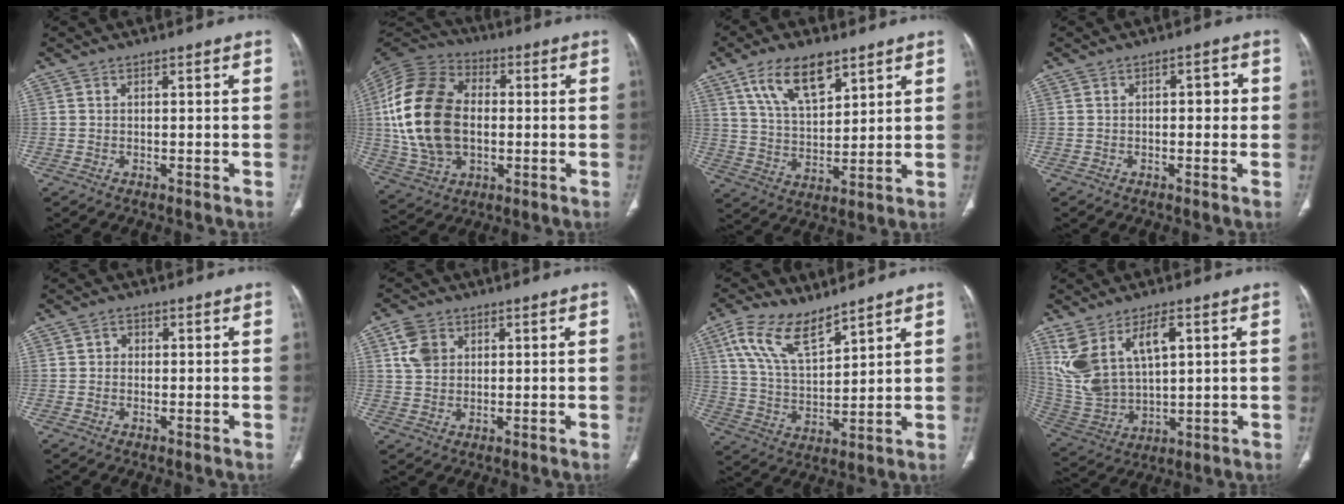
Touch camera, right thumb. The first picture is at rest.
{"total": 21.9, "force": [0.5, 14.6, 16.3], "torque": [-0.320, 0.014, 0.014]}
{"total": 12.9, "force": [7.5, 6.0, 8.5], "torque": [-0.130, -0.030, 0.145]}
{"total": 3.2, "force": [0.2, 1.7, 2.6], "torque": [-0.017, 0.004, -0.002]}
{"total": 1.5, "force": [0.1, 1.3, 0.7], "torque": [-0.002, 0.004, -0.002]}
{"total": 5.6, "force": [2.1, 4.3, 2.9], "torque": [-0.042, -0.002, 0.041]}
{"total": 11.7, "force": [8.0, 4.7, 7.1], "torque": [-0.124, -0.034, 0.166]}
{"total": 13.8, "force": [5.8, 6.9, 10.4], "torque": [-0.212, -0.020, 0.134]}